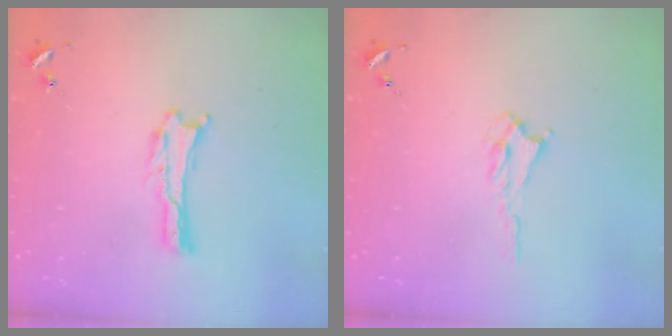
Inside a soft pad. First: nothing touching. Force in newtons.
{"total": 1.6, "press": 1.5, "slide": 0.4}